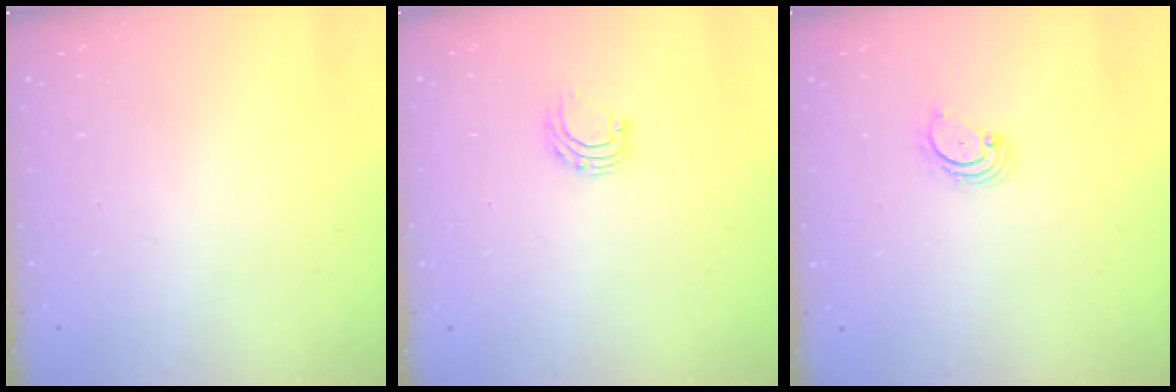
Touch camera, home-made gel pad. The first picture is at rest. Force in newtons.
{"total": 5.1, "press": 5.1, "slide": 0.4}
{"total": 2.7, "press": 2.7, "slide": 0.3}